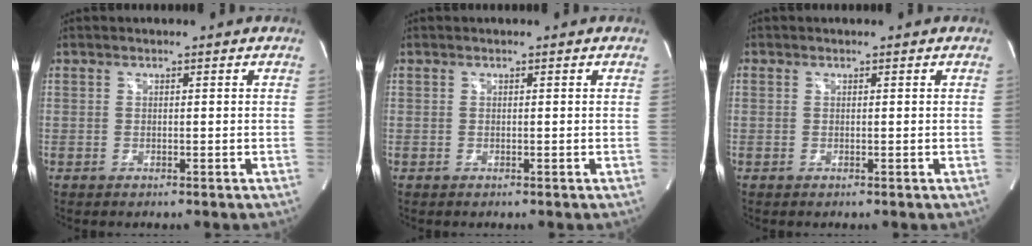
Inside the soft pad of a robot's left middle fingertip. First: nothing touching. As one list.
[{"total": 0.0}, {"total": 0.0}]